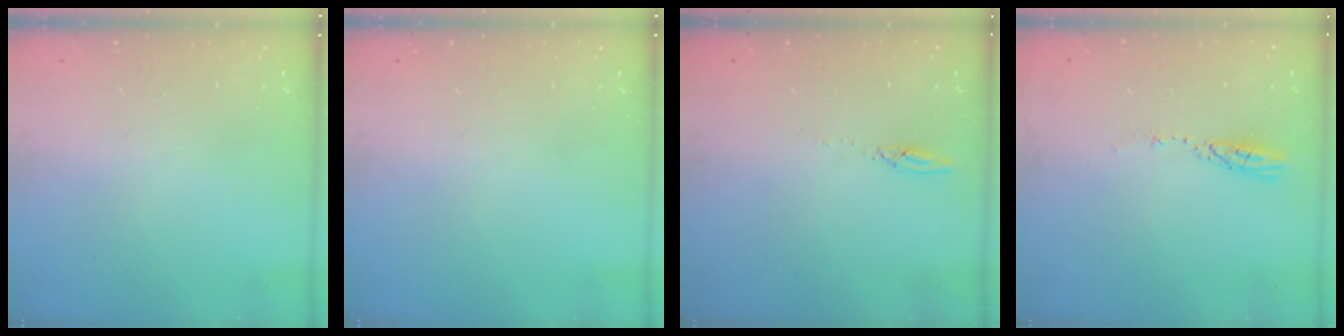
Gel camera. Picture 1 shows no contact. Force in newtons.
{"total": 0.0}
{"total": 2.7, "press": 2.7, "slide": 0.2}
{"total": 3.3, "press": 3.3, "slide": 0.2}